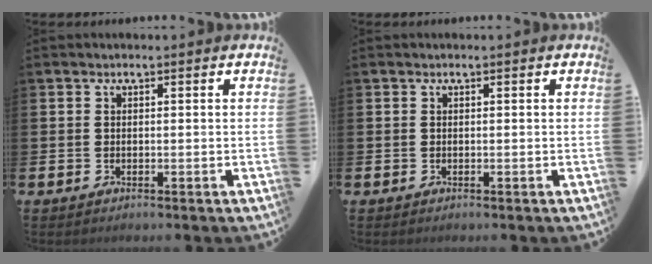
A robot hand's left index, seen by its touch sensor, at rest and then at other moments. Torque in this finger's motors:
{"motor_torque": [0.00, 0.00, 0.00, 0.00]}